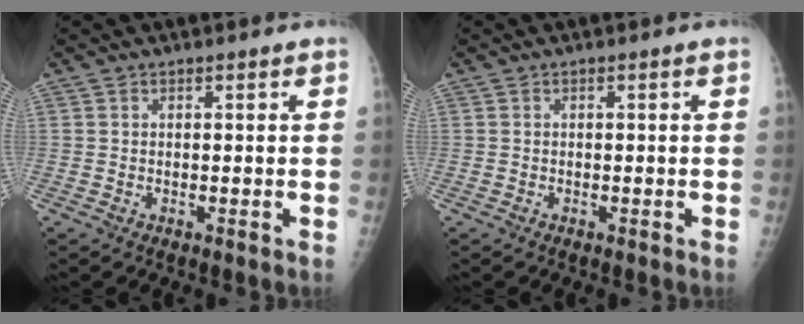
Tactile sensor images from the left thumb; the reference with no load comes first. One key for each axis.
{"total": 0.0}